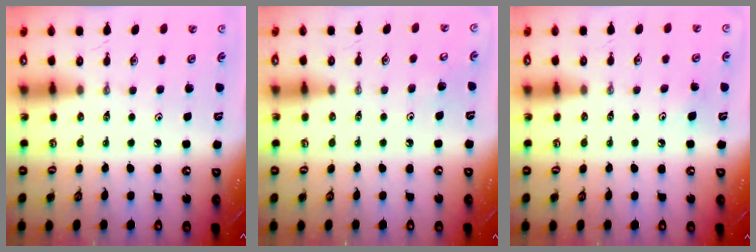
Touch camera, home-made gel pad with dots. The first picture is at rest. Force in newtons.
{"total": 4.0, "press": 3.9, "slide": 0.4}
{"total": 5.2, "press": 5.0, "slide": 1.5}